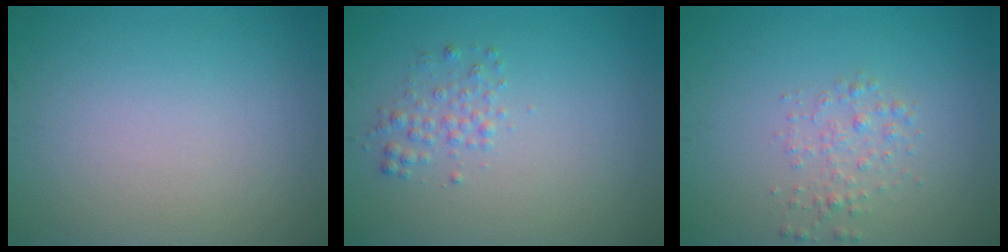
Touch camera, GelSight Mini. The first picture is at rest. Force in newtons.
{"total": 1.5, "press": 1.5, "slide": 0.1}
{"total": 1.7, "press": 1.7, "slide": 0.1}